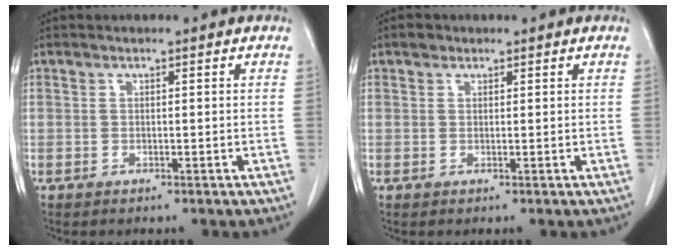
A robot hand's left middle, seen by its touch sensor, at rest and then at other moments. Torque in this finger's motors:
{"motor_torque": [0.23, -0.17, -0.02, 0.00]}